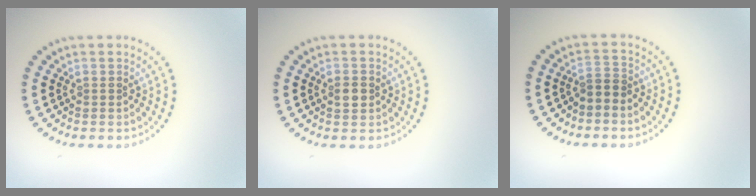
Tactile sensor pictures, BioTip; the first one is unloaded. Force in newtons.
{"total": 1.6, "press": 1.6, "slide": 0.2}
{"total": 1.6, "press": 1.4, "slide": 0.9}